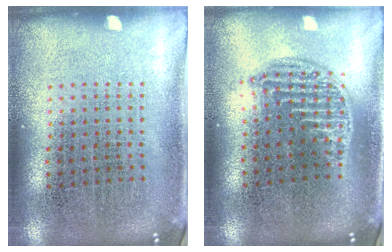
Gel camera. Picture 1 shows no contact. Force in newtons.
{"total": 1.2, "press": 1.1, "slide": 0.5}